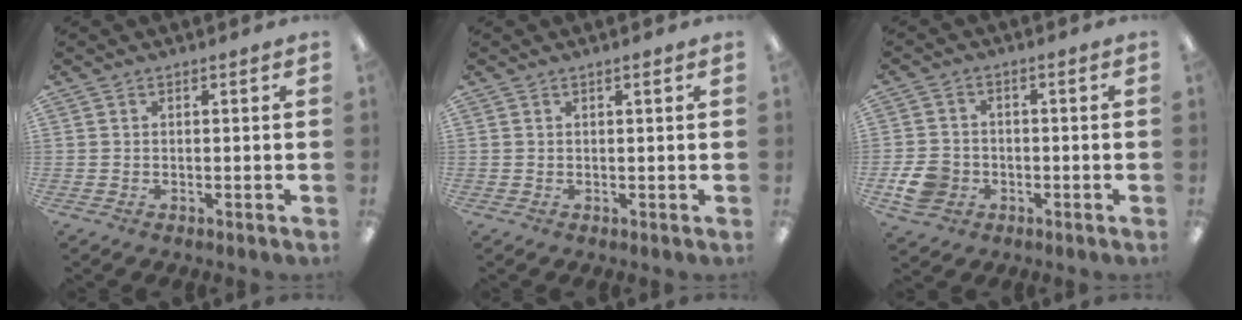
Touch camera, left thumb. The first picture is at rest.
{"total": 0.8, "force": [0.4, 0.1, 0.6], "torque": [-0.012, 0.001, 0.007]}
{"total": 6.9, "force": [-2.3, 5.5, 3.3], "torque": [-0.071, 0.010, -0.042]}